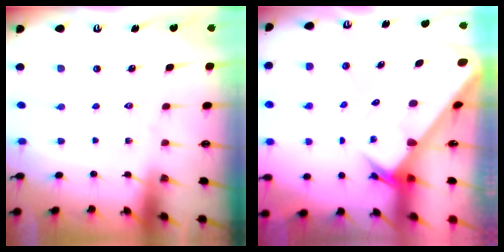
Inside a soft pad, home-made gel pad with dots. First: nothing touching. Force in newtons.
{"total": 3.9, "press": 3.9, "slide": 0.4}